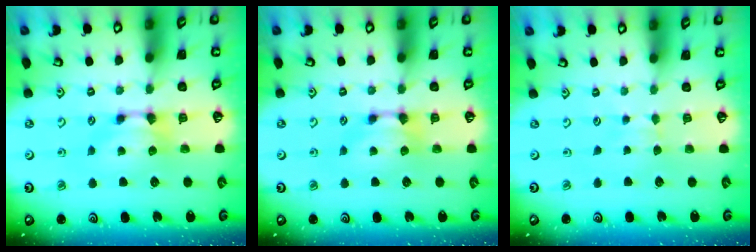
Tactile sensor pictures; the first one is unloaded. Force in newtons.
{"total": 0.0}
{"total": 2.1, "press": 2.1, "slide": 0.4}